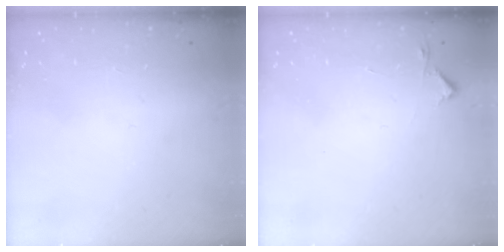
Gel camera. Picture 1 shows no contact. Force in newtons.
{"total": 2.7, "press": 2.6, "slide": 0.4}